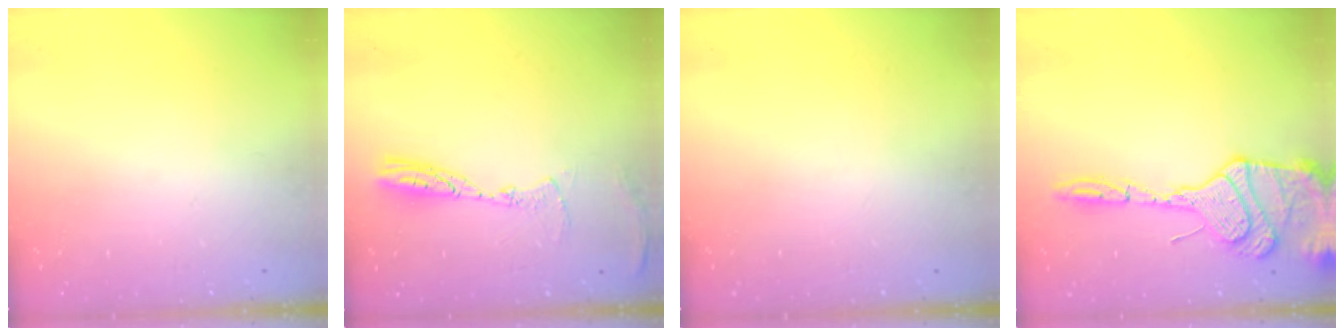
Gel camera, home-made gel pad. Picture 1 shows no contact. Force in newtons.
{"total": 9.3, "press": 9.3, "slide": 0.9}
{"total": 0.0}
{"total": 18.6, "press": 18.4, "slide": 3.1}